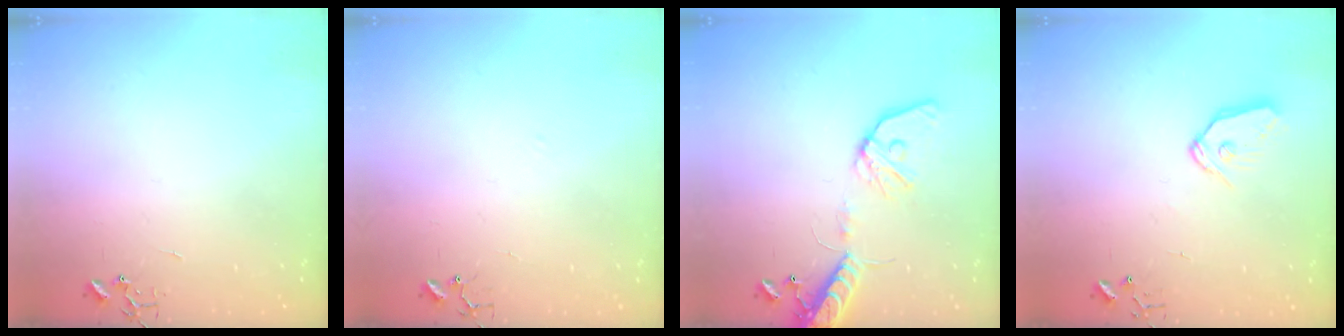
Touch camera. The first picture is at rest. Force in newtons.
{"total": 6.1, "press": 6.0, "slide": 0.6}
{"total": 14.1, "press": 13.8, "slide": 3.0}
{"total": 8.9, "press": 8.8, "slide": 0.6}